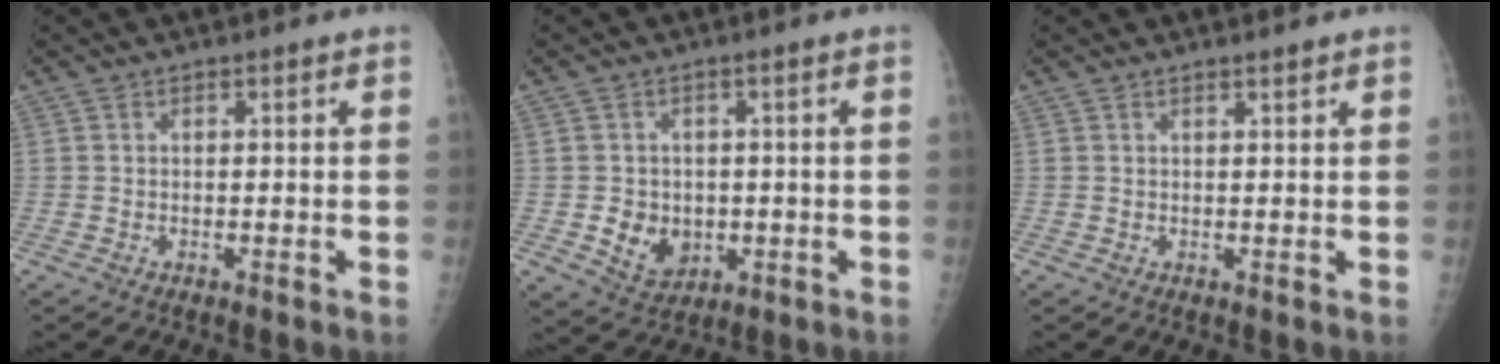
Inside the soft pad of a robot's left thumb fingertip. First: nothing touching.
{"total": 6.4, "force": [-0.9, 5.3, 3.5], "torque": [-0.032, -0.001, 0.002]}
{"total": 1.0, "force": [0.8, 0.0, 0.5], "torque": [-0.006, -0.007, 0.015]}